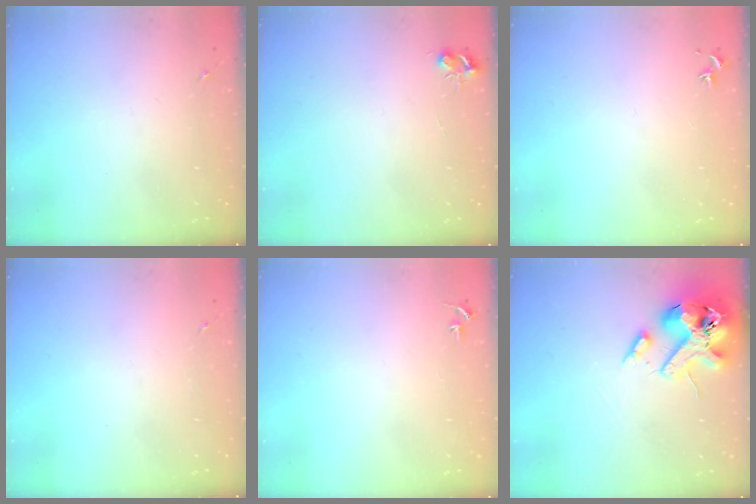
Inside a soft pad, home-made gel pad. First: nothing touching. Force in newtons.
{"total": 5.3, "press": 5.3, "slide": 0.7}
{"total": 0.8, "press": 0.7, "slide": 0.3}
{"total": 0.0}
{"total": 3.1, "press": 3.1, "slide": 0.4}
{"total": 16.5, "press": 16.3, "slide": 2.8}